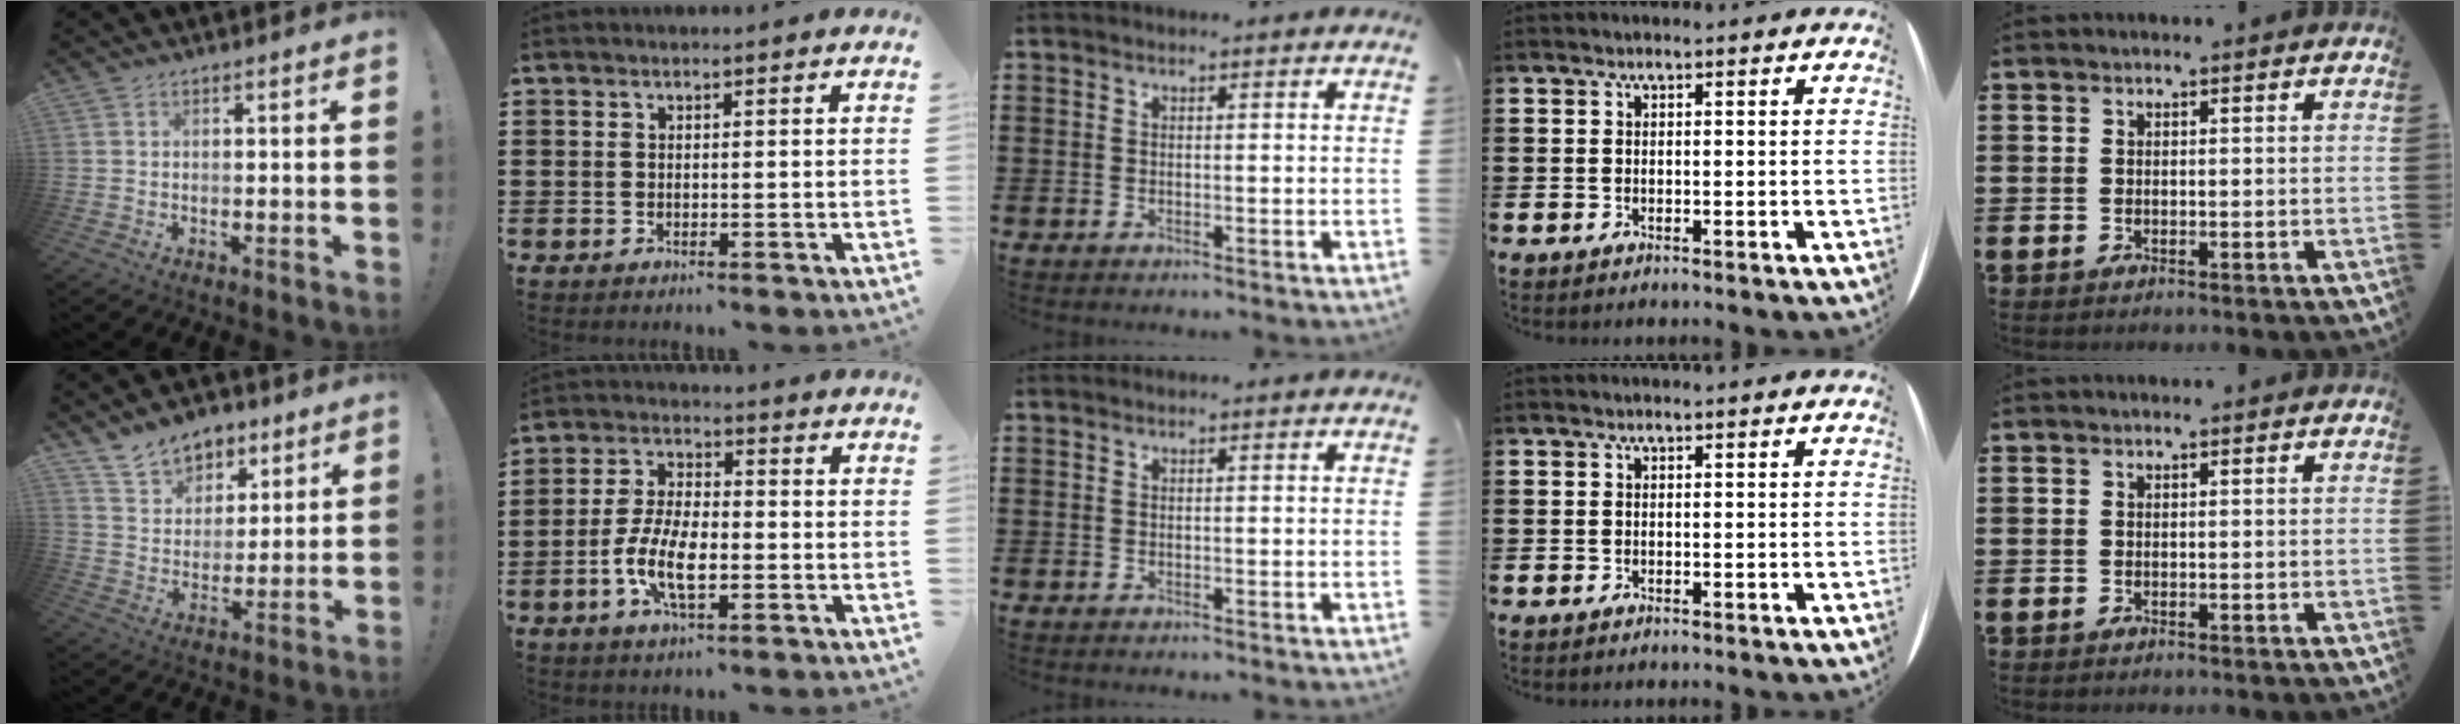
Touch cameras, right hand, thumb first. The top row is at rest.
{"thumb": {"total": 11.4, "force": [8.2, 7.4, 2.8], "torque": [-0.042, -0.059, 0.159]}, "index": {"total": 8.1, "force": [-2.6, 3.3, 6.9], "torque": [-0.164, -0.010, -0.056]}}